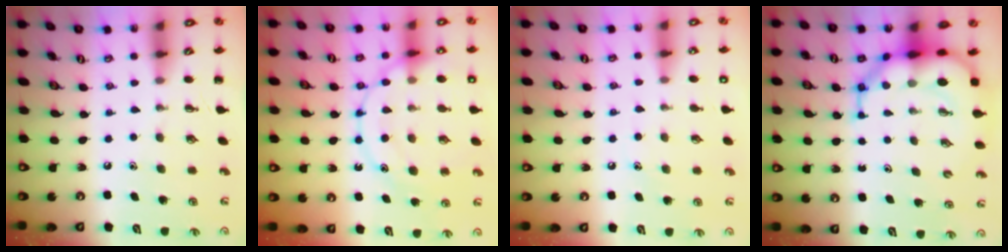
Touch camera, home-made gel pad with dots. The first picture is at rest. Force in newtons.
{"total": 17.9, "press": 17.9, "slide": 1.7}
{"total": 7.2, "press": 7.0, "slide": 1.8}
{"total": 10.0, "press": 9.6, "slide": 2.9}